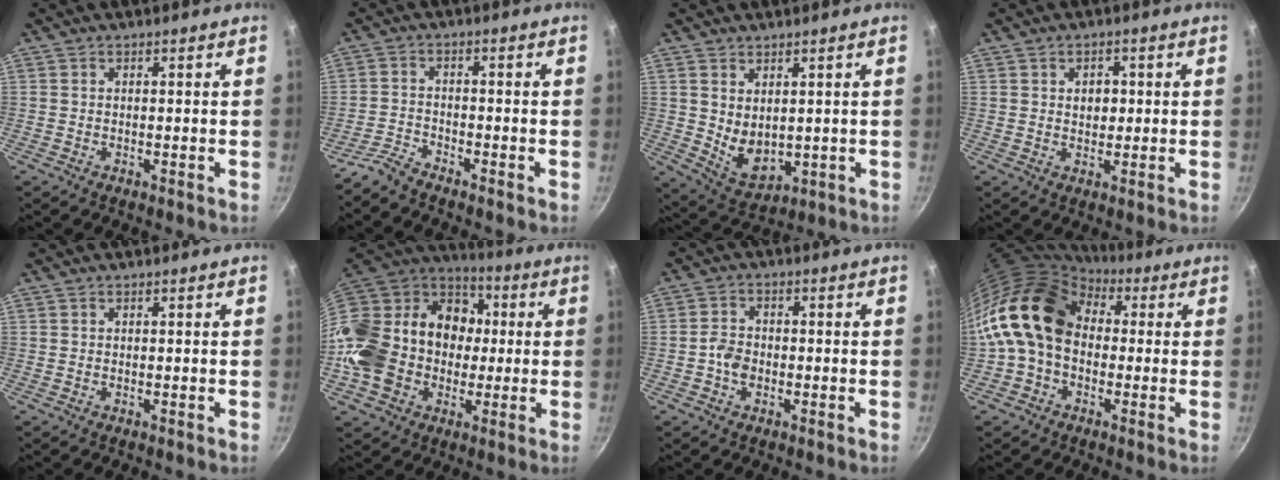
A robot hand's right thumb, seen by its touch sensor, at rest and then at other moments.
{"total": 3.4, "force": [-3.3, 0.5, 0.8], "torque": [-0.026, 0.021, -0.074]}
{"total": 7.2, "force": [1.6, 4.8, 5.1], "torque": [-0.072, -0.028, 0.049]}
{"total": 3.5, "force": [0.6, 2.6, 2.3], "torque": [-0.014, 0.000, 0.008]}
{"total": 0.0}
{"total": 28.2, "force": [-2.3, 22.8, 16.4], "torque": [-0.321, 0.058, -0.035]}
{"total": 3.7, "force": [-1.2, 2.8, 2.1], "torque": [-0.032, 0.018, -0.027]}
{"total": 15.6, "force": [0.9, 11.7, 10.3], "torque": [-0.161, 0.034, -0.003]}